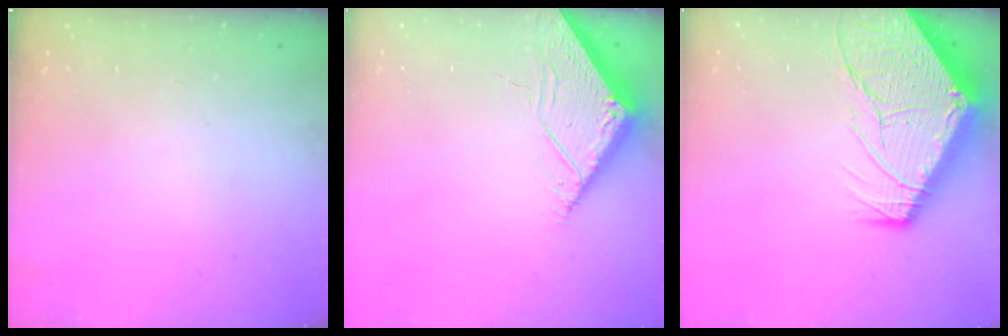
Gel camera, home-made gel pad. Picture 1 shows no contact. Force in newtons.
{"total": 4.0, "press": 4.0, "slide": 0.2}
{"total": 23.4, "press": 23.3, "slide": 2.9}